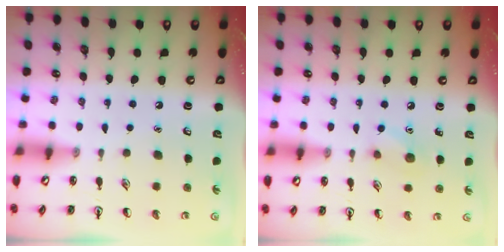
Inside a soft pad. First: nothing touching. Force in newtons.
{"total": 6.6, "press": 6.4, "slide": 1.9}